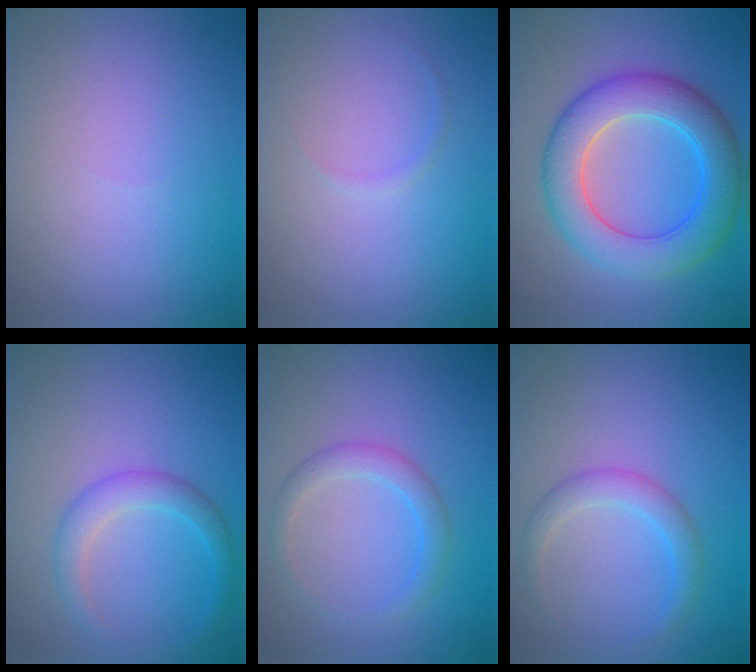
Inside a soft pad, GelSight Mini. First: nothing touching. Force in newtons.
{"total": 1.2, "press": 1.2, "slide": 0.2}
{"total": 7.4, "press": 7.4, "slide": 0.1}
{"total": 2.6, "press": 2.6, "slide": 0.1}
{"total": 2.2, "press": 2.2, "slide": 0.1}
{"total": 2.4, "press": 2.4, "slide": 0.1}